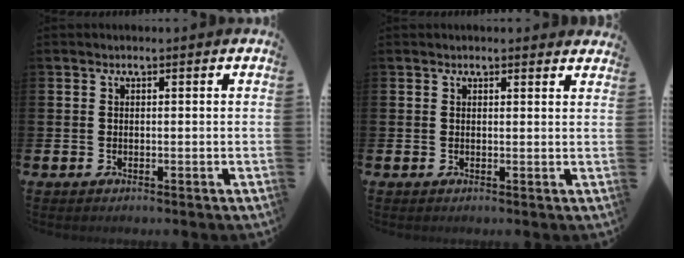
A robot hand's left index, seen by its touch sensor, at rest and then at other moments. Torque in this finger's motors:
{"motor_torque": [1.11, -1.02, 0.15, 0.10]}